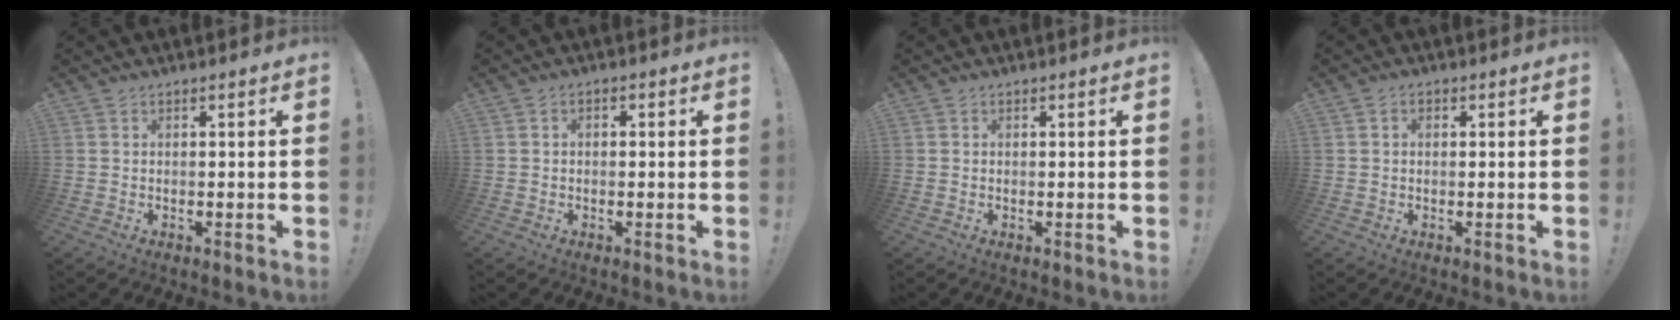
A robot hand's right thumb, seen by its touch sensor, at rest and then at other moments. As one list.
[{"total": 1.3, "force": [-0.7, 0.9, 0.8], "torque": [-0.012, 0.005, -0.012]}, {"total": 0.0}, {"total": 1.3, "force": [0.0, 1.0, 0.8], "torque": [-0.010, 0.003, -0.002]}]